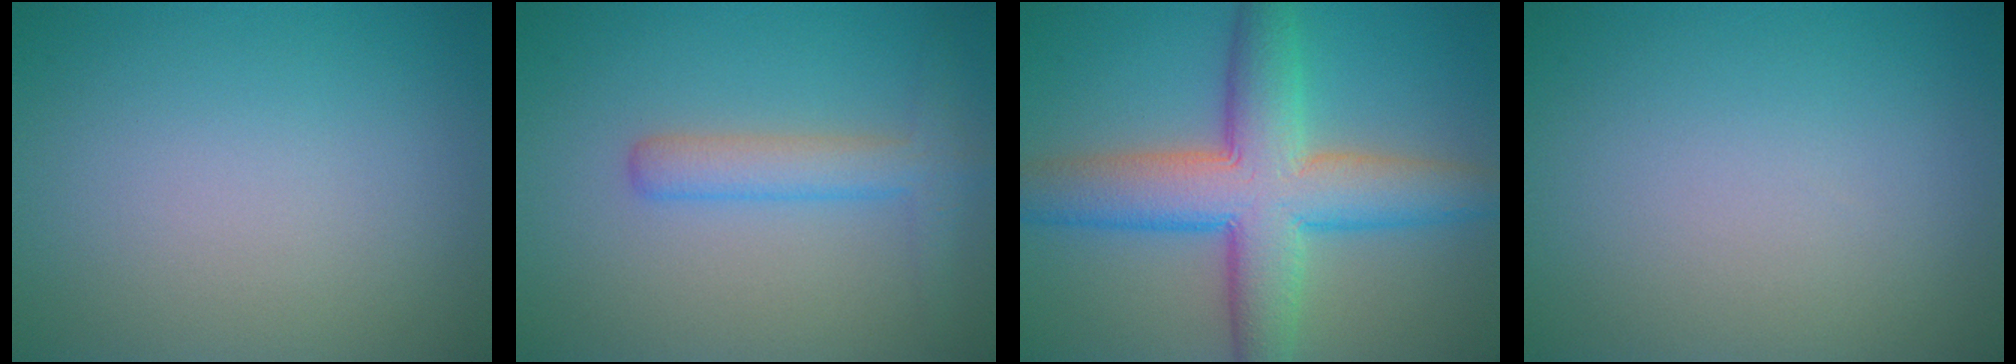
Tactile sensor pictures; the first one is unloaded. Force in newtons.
{"total": 3.0, "press": 3.0, "slide": 0.1}
{"total": 9.3, "press": 9.3, "slide": 0.3}
{"total": 0.0}